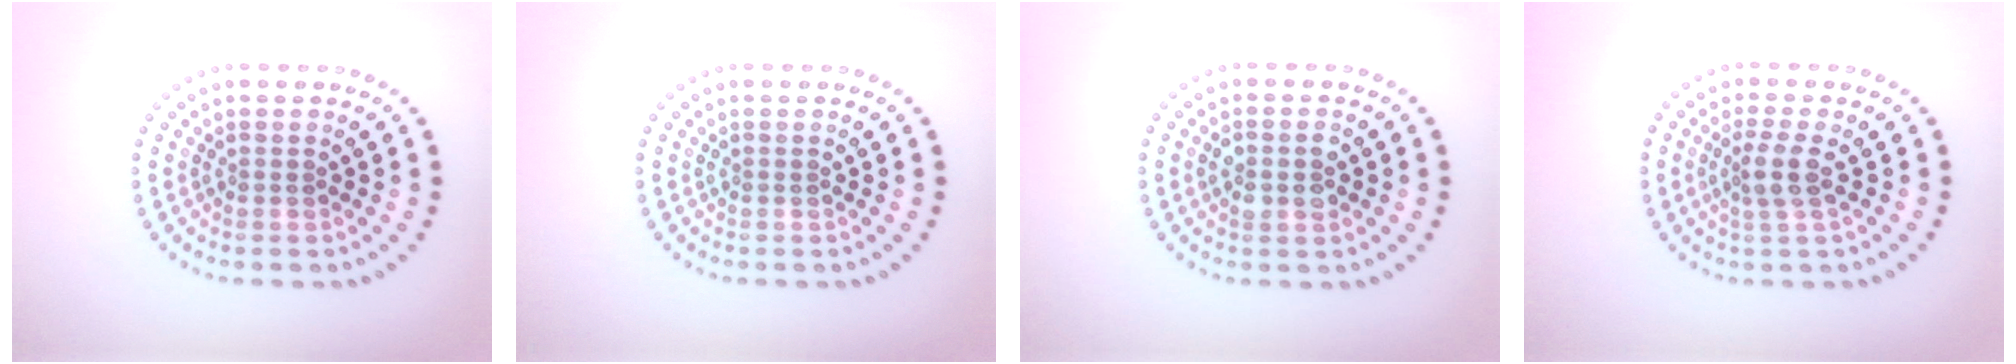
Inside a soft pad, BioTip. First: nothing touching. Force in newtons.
{"total": 0.0}
{"total": 2.0, "press": 2.0, "slide": 0.3}
{"total": 2.3, "press": 2.0, "slide": 1.3}